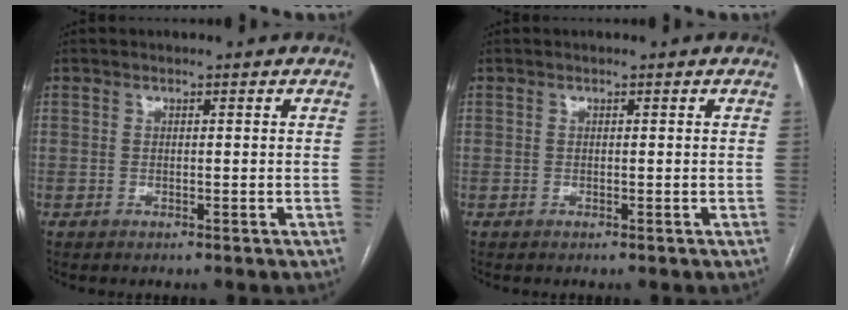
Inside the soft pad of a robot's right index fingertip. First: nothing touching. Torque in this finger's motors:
{"motor_torque": [0.07, 0.03, 0.02, 0.01]}